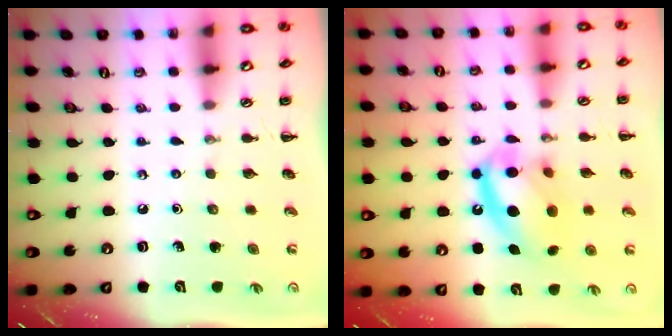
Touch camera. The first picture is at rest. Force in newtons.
{"total": 16.3, "press": 16.1, "slide": 2.6}